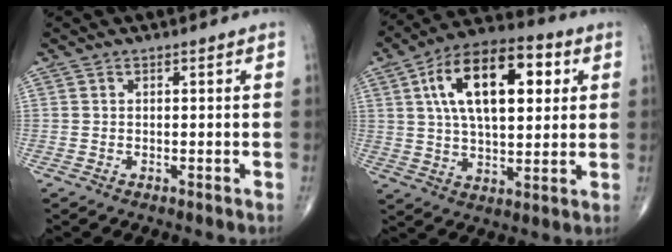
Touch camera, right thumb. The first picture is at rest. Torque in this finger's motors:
{"motor_torque": [0.91, 3.92, 1.91, 0.72, 0.60]}